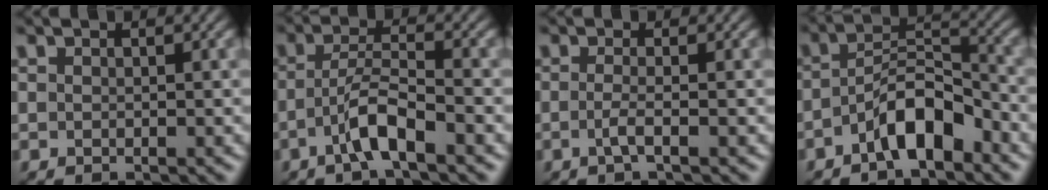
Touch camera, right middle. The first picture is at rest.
{"total": 3.7, "force": [-2.2, 0.4, 3.0], "torque": [-0.061, 0.015, -0.046]}
{"total": 1.4, "force": [-0.5, 0.1, 1.3], "torque": [-0.028, 0.002, -0.014]}
{"total": 5.4, "force": [-3.0, 2.1, 4.0], "torque": [-0.070, 0.018, -0.053]}